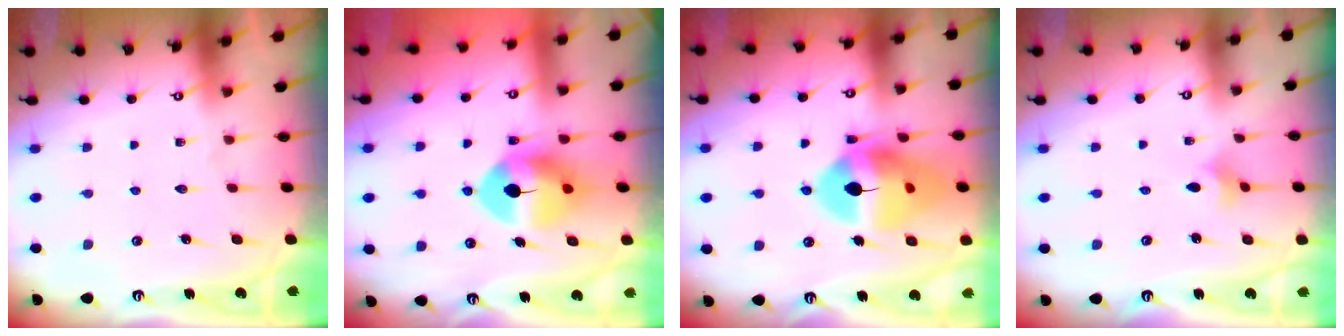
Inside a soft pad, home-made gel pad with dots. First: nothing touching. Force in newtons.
{"total": 9.4, "press": 9.3, "slide": 1.8}
{"total": 17.0, "press": 16.9, "slide": 2.0}
{"total": 2.6, "press": 2.6, "slide": 0.5}